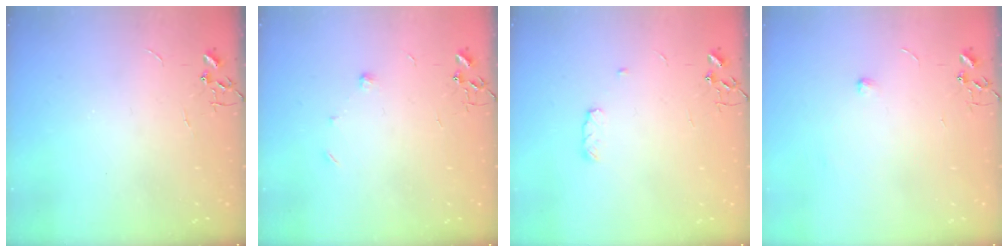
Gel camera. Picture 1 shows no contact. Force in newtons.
{"total": 5.3, "press": 5.2, "slide": 1.3}
{"total": 5.0, "press": 4.9, "slide": 0.8}
{"total": 5.2, "press": 5.2, "slide": 0.7}